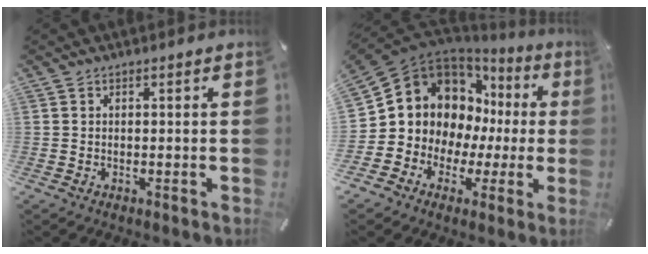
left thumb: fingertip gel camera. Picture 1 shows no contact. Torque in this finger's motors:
{"motor_torque": [1.64, 1.63, 1.69, 1.08, 0.16]}